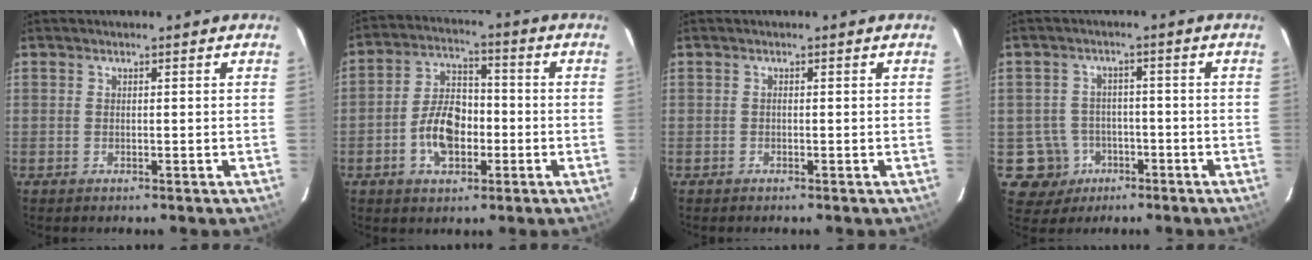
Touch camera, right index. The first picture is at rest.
{"total": 9.9, "force": [-3.0, 6.0, 7.2], "torque": [-0.141, 0.019, -0.047]}
{"total": 0.0}
{"total": 7.1, "force": [-2.8, 6.5, 0.3], "torque": [-0.023, 0.030, -0.033]}